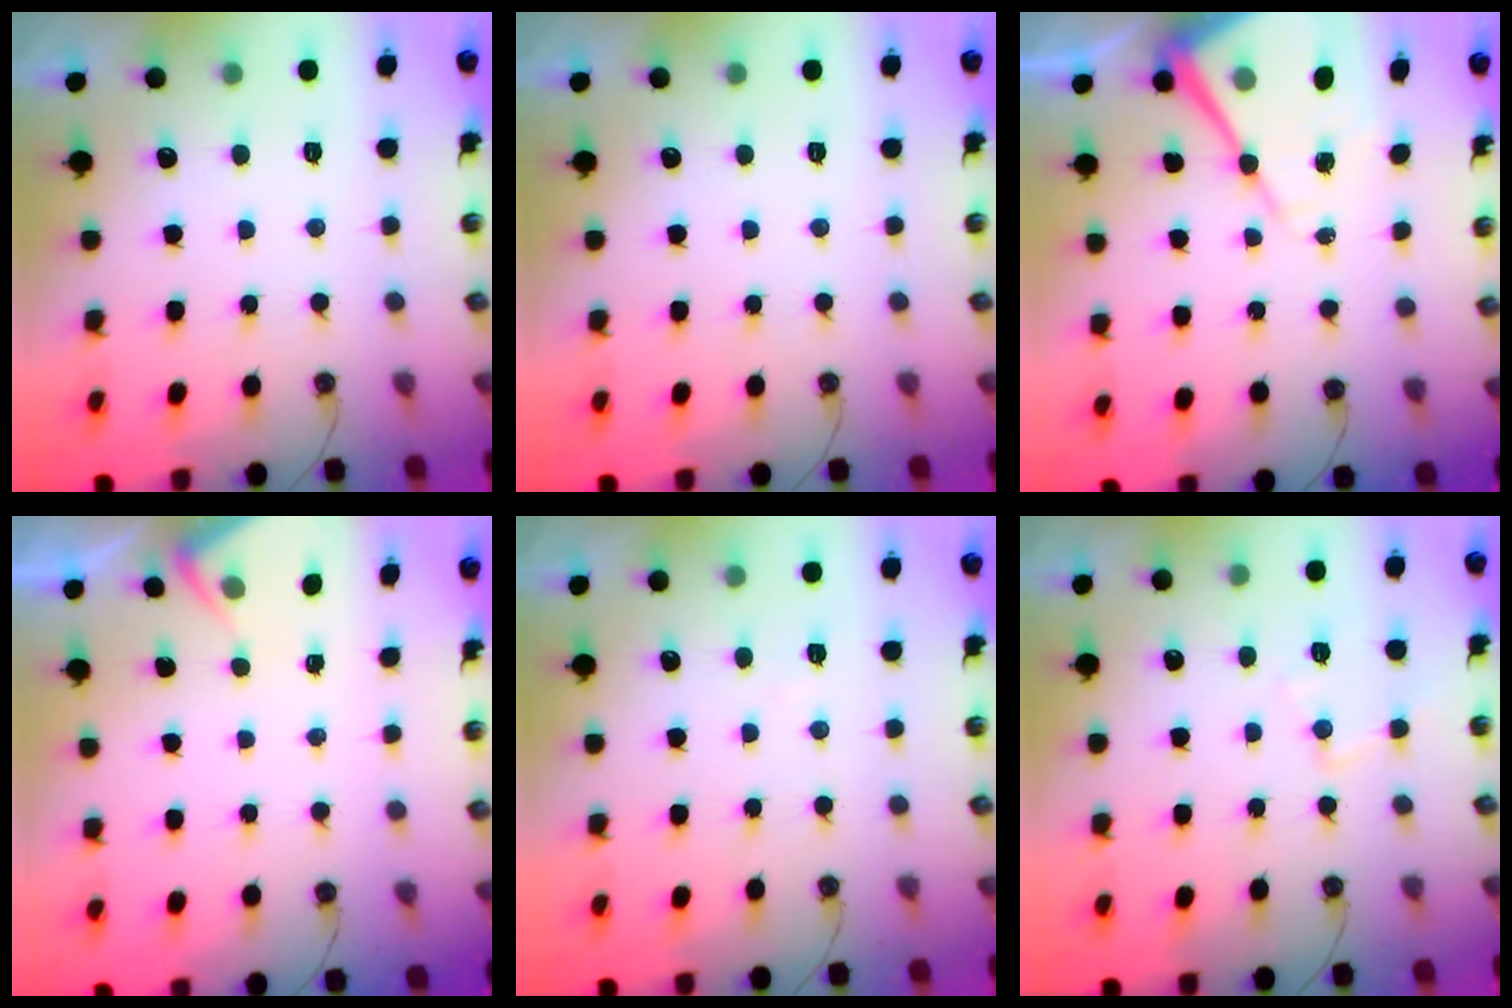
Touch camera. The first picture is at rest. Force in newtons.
{"total": 0.0}
{"total": 14.4, "press": 14.4, "slide": 1.3}
{"total": 2.8, "press": 2.8, "slide": 0.5}
{"total": 4.8, "press": 4.8, "slide": 0.7}
{"total": 7.8, "press": 7.8, "slide": 0.6}